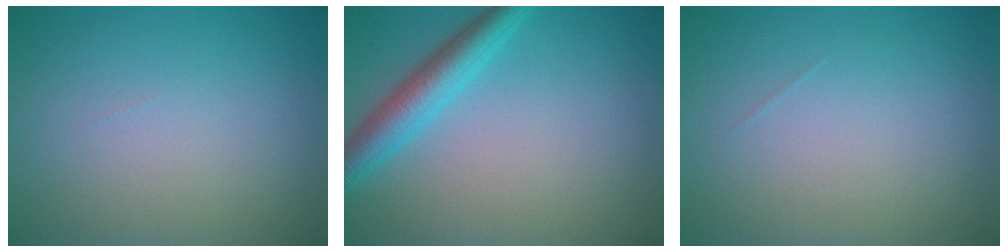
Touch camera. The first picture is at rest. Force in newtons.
{"total": 4.1, "press": 4.1, "slide": 0.2}
{"total": 0.0}